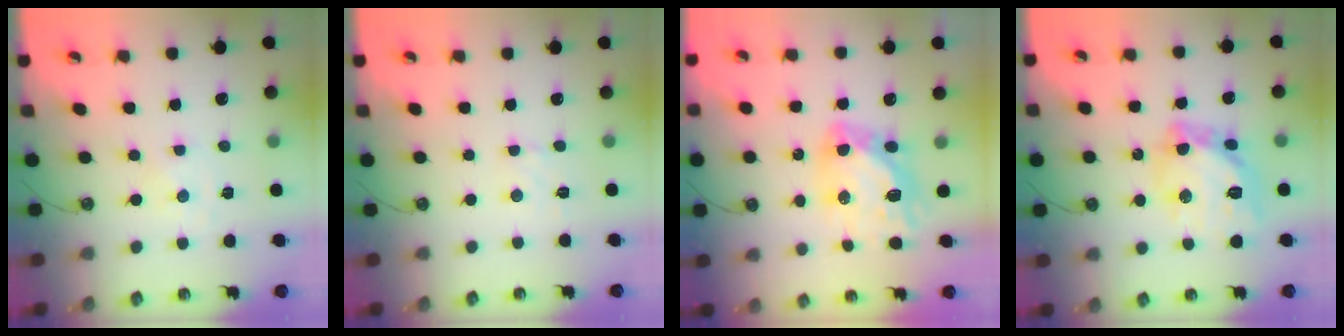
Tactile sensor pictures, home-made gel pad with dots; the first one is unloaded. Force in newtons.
{"total": 2.4, "press": 2.4, "slide": 0.6}
{"total": 13.8, "press": 13.8, "slide": 1.5}
{"total": 17.7, "press": 17.6, "slide": 1.7}